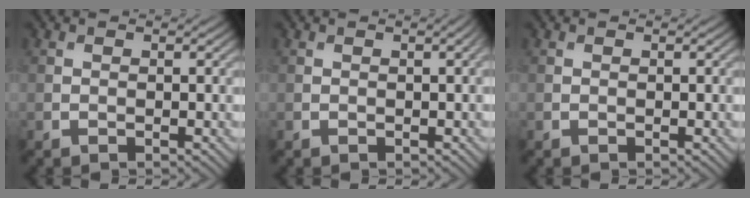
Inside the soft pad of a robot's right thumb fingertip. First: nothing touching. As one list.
[{"total": 0.0}, {"total": 0.0}]